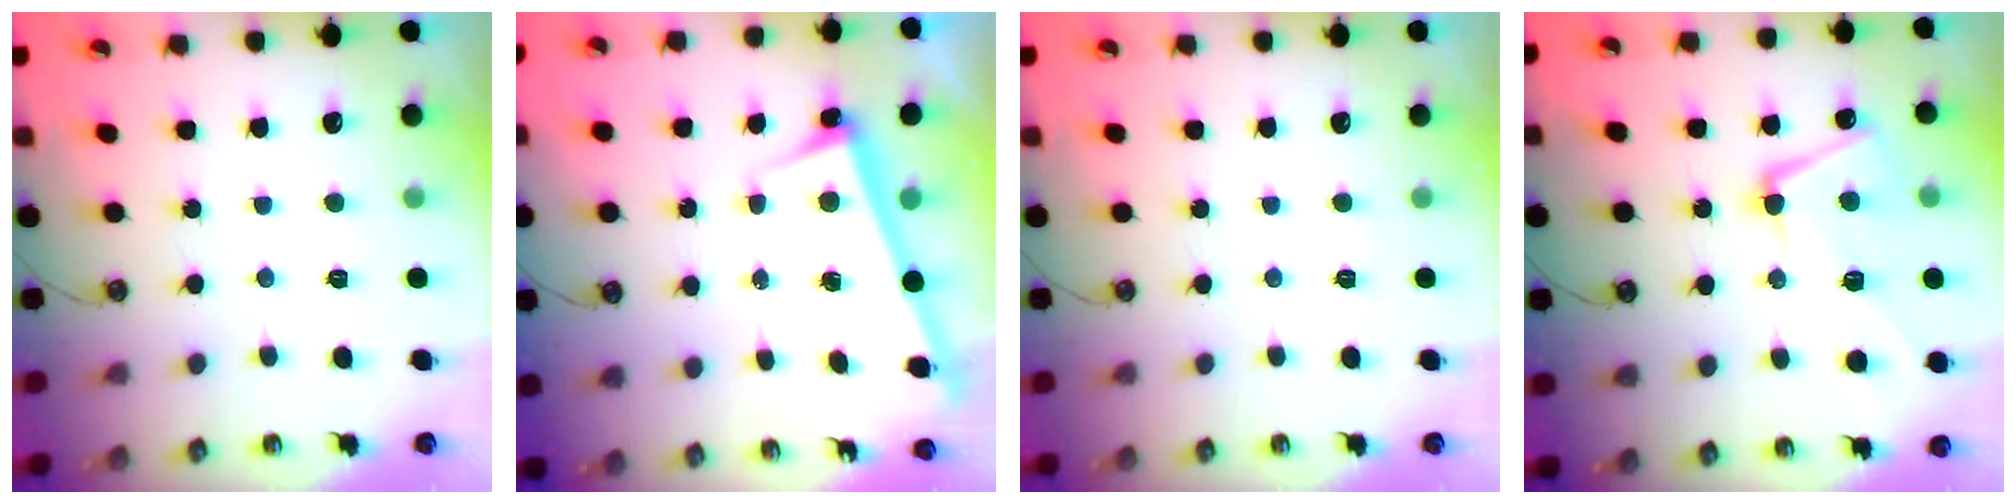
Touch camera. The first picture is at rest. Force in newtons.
{"total": 2.6, "press": 2.5, "slide": 0.6}
{"total": 0.0}
{"total": 7.3, "press": 7.1, "slide": 1.4}